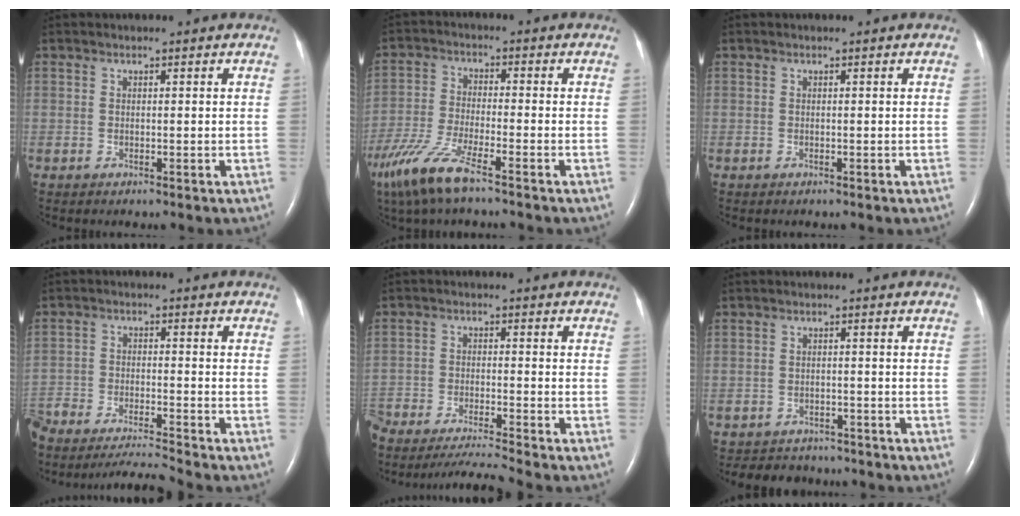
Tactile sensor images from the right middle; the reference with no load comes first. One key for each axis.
{"total": 9.4, "fx": -6.4, "fy": 1.0, "fz": 6.8, "tx": -0.156, "ty": -0.027, "tz": -0.128}
{"total": 0.0}
{"total": 13.7, "fx": -12.8, "fy": -0.4, "fz": 4.9, "tx": -0.094, "ty": -0.007, "tz": -0.216}
{"total": 11.0, "fx": -10.2, "fy": -1.1, "fz": 4.1, "tx": -0.071, "ty": -0.009, "tz": -0.179}
{"total": 6.4, "fx": -5.8, "fy": 2.6, "fz": 0.7, "tx": -0.014, "ty": 0.001, "tz": -0.077}